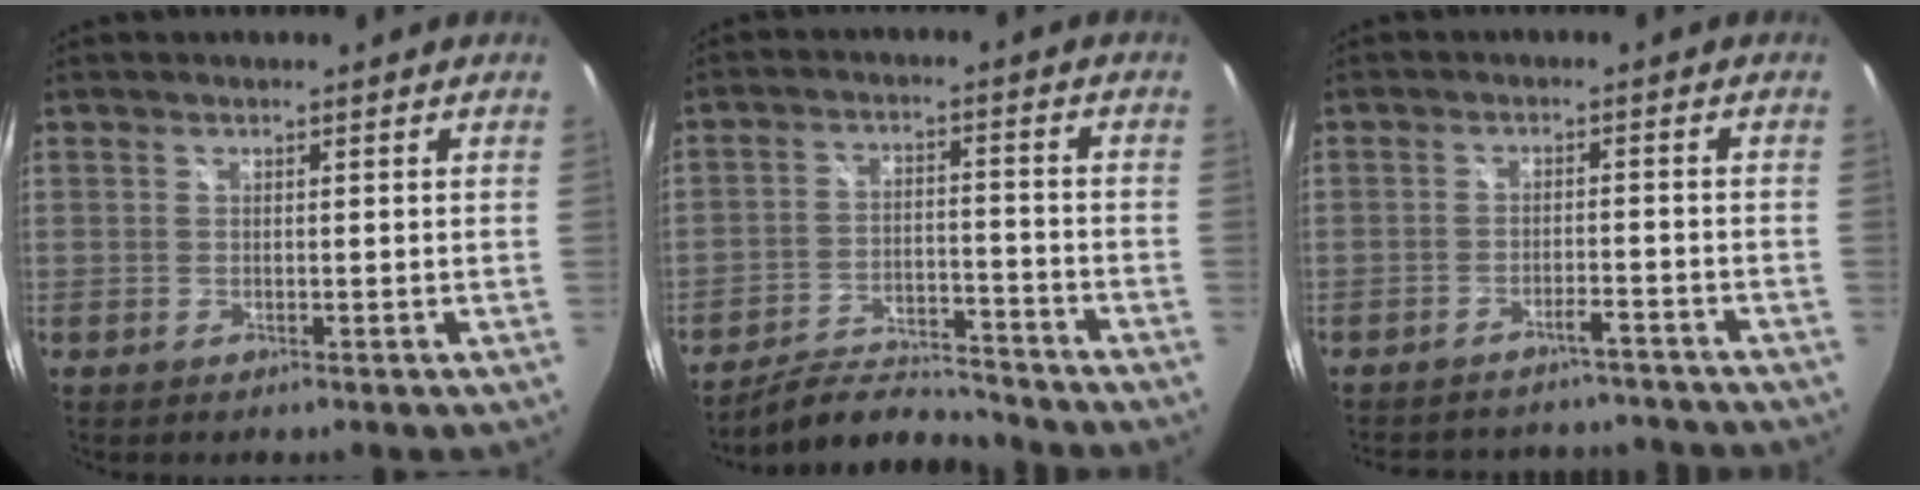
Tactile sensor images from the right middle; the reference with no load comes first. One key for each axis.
{"total": 9.8, "fx": -9.6, "fy": 1.1, "fz": 1.7, "tx": -0.051, "ty": 0.003, "tz": -0.160}
{"total": 13.2, "fx": -12.1, "fy": 3.6, "fz": 3.8, "tx": -0.088, "ty": 0.010, "tz": -0.153}